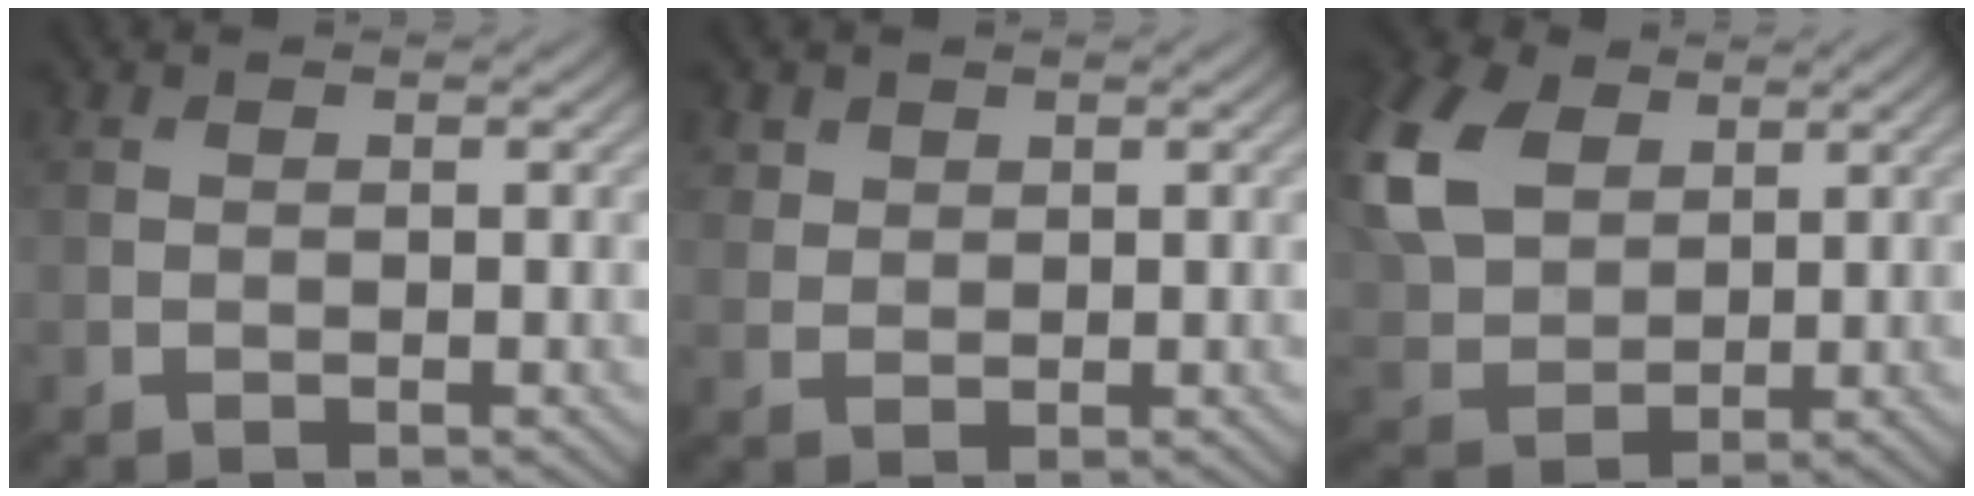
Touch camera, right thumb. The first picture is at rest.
{"total": 2.2, "force": [1.4, 1.6, 0.5], "torque": [-0.016, -0.008, 0.034]}
{"total": 12.7, "force": [4.7, 8.4, 8.3], "torque": [-0.243, 0.025, 0.094]}